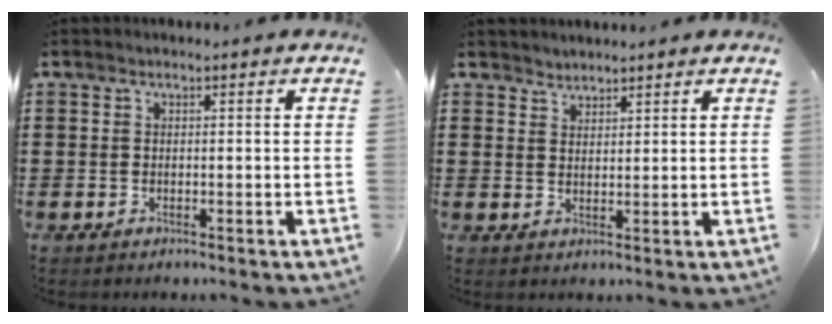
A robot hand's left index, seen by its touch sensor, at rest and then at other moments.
{"total": 2.0, "force": [1.8, 0.4, -0.5], "torque": [0.005, 0.001, 0.037]}